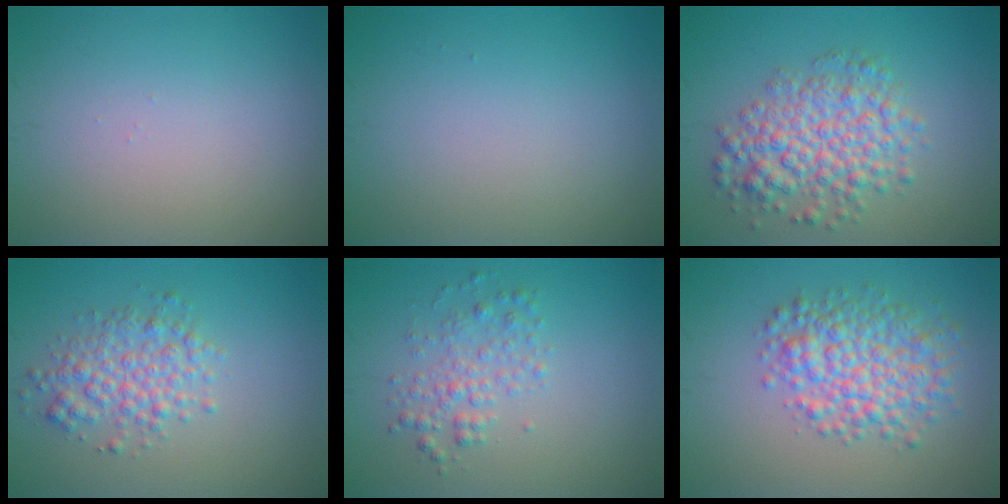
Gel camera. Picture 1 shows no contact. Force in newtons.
{"total": 0.0}
{"total": 5.7, "press": 5.7, "slide": 0.1}
{"total": 3.5, "press": 3.5, "slide": 0.1}
{"total": 2.4, "press": 2.4, "slide": 0.1}
{"total": 5.9, "press": 5.9, "slide": 0.2}